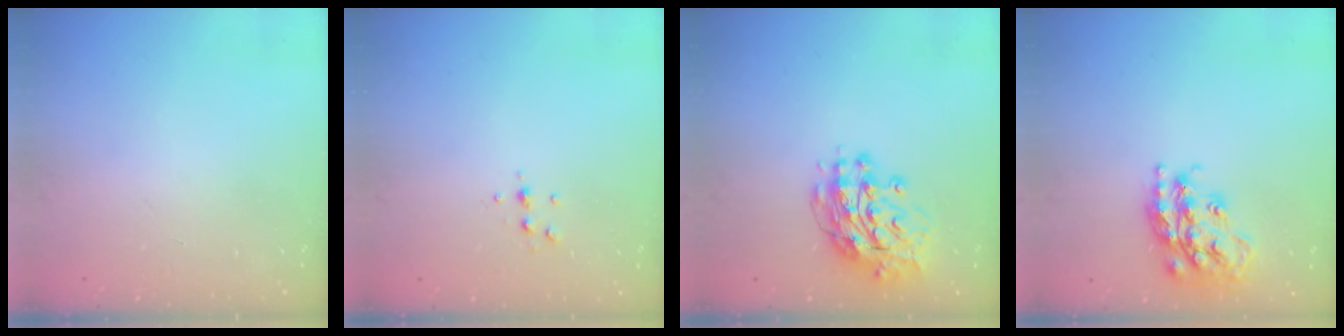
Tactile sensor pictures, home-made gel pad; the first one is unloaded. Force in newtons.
{"total": 4.7, "press": 4.6, "slide": 1.0}
{"total": 13.7, "press": 13.6, "slide": 1.5}
{"total": 20.0, "press": 19.9, "slide": 1.3}